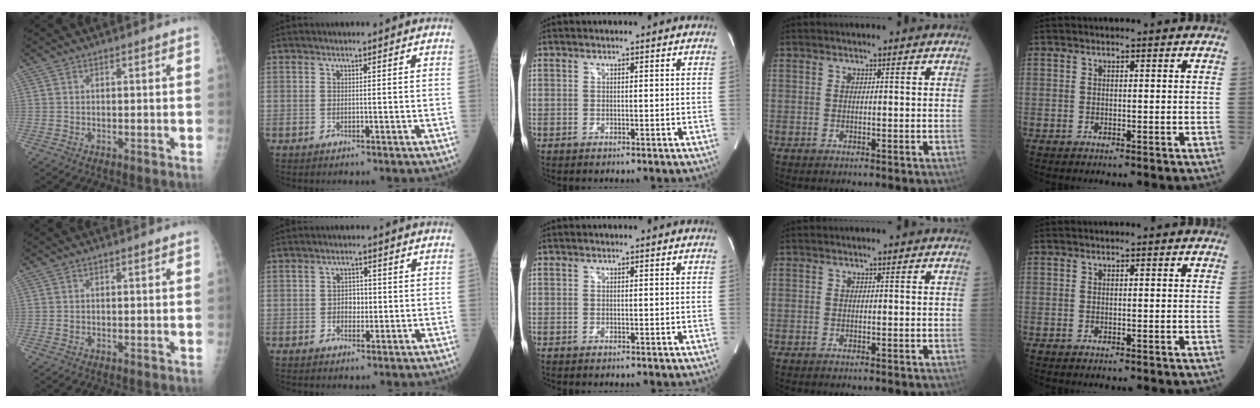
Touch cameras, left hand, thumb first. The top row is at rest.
{"thumb": {"total": 0.7, "force": [0.3, 0.3, 0.6], "torque": [-0.009, 0.001, 0.007]}, "index": {"total": 2.5, "force": [-0.2, 1.8, 1.8], "torque": [-0.025, 0.005, -0.002]}}